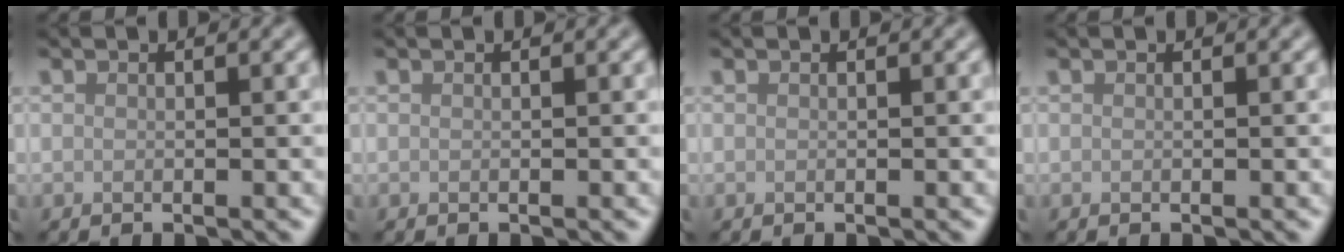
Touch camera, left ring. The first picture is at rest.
{"total": 0.0}
{"total": 0.0}
{"total": 0.0}